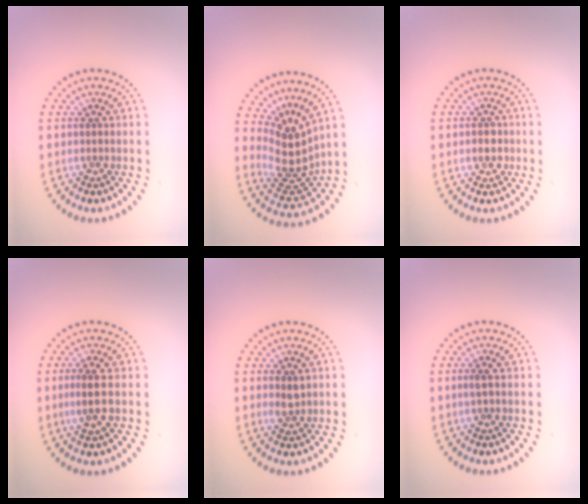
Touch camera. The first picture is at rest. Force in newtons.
{"total": 3.9, "press": 2.7, "slide": 2.8}
{"total": 1.6, "press": 1.6, "slide": 0.3}
{"total": 2.4, "press": 2.3, "slide": 0.7}
{"total": 1.5, "press": 1.4, "slide": 0.3}
{"total": 0.9, "press": 0.8, "slide": 0.5}